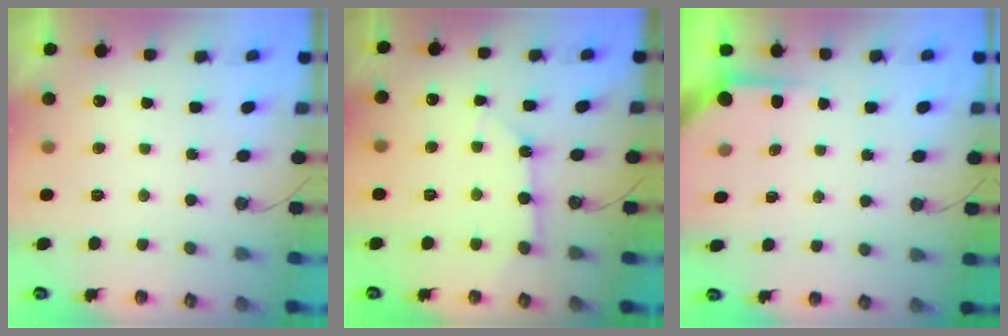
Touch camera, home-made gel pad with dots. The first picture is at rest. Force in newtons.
{"total": 5.2, "press": 5.1, "slide": 0.5}
{"total": 3.4, "press": 3.3, "slide": 0.4}